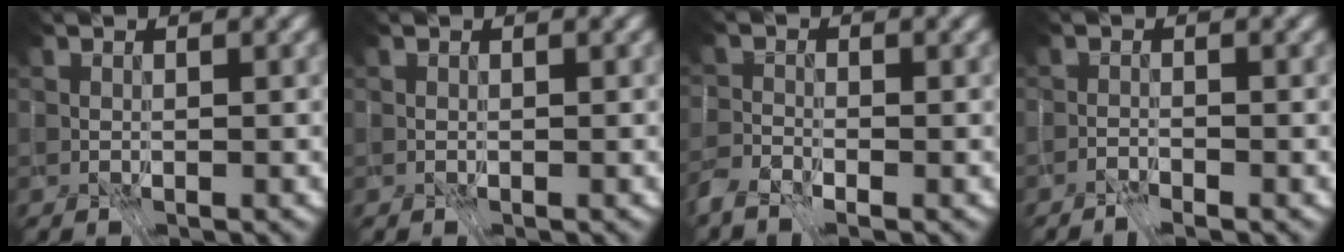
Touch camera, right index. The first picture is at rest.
{"total": 0.0}
{"total": 3.8, "force": [-3.7, 0.1, 1.0], "torque": [0.000, -0.011, -0.066]}
{"total": 2.4, "force": [-2.2, -0.9, -0.3], "torque": [0.037, -0.010, -0.044]}